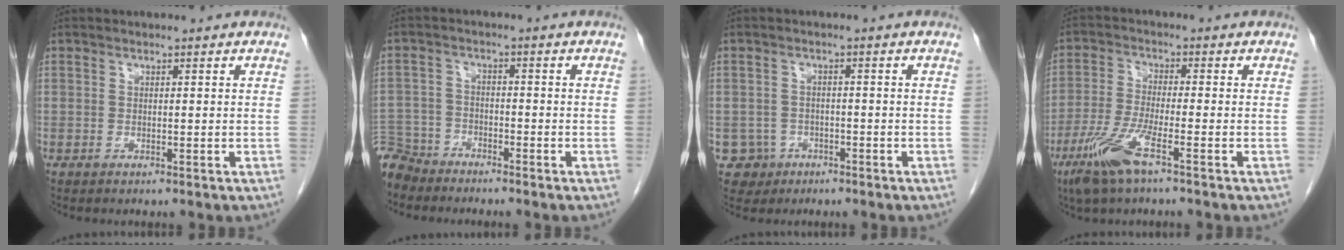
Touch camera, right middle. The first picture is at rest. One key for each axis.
{"total": 6.7, "fx": -6.2, "fy": 2.5, "fz": 0.1, "tx": -0.001, "ty": -0.004, "tz": -0.123}
{"total": 3.9, "fx": -1.8, "fy": 3.5, "fz": -0.2, "tx": 0.005, "ty": 0.011, "tz": -0.026}
{"total": 7.9, "fx": -4.6, "fy": 0.7, "fz": 6.4, "tx": -0.145, "ty": -0.017, "tz": -0.091}